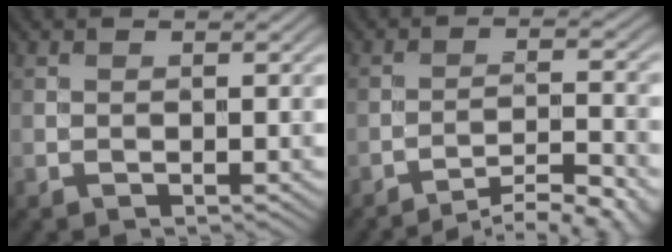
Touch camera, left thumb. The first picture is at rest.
{"total": 8.6, "force": [-7.3, 1.4, 4.3], "torque": [-0.068, 0.007, -0.100]}